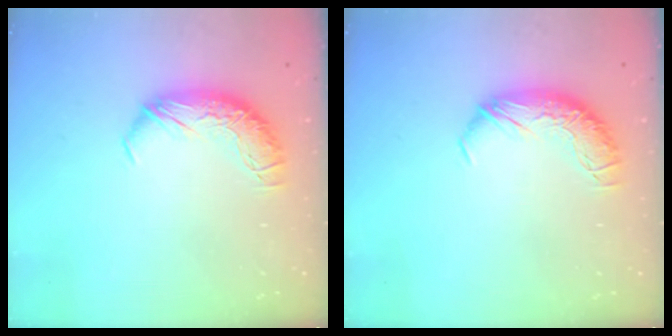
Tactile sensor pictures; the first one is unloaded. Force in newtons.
{"total": 0.0}